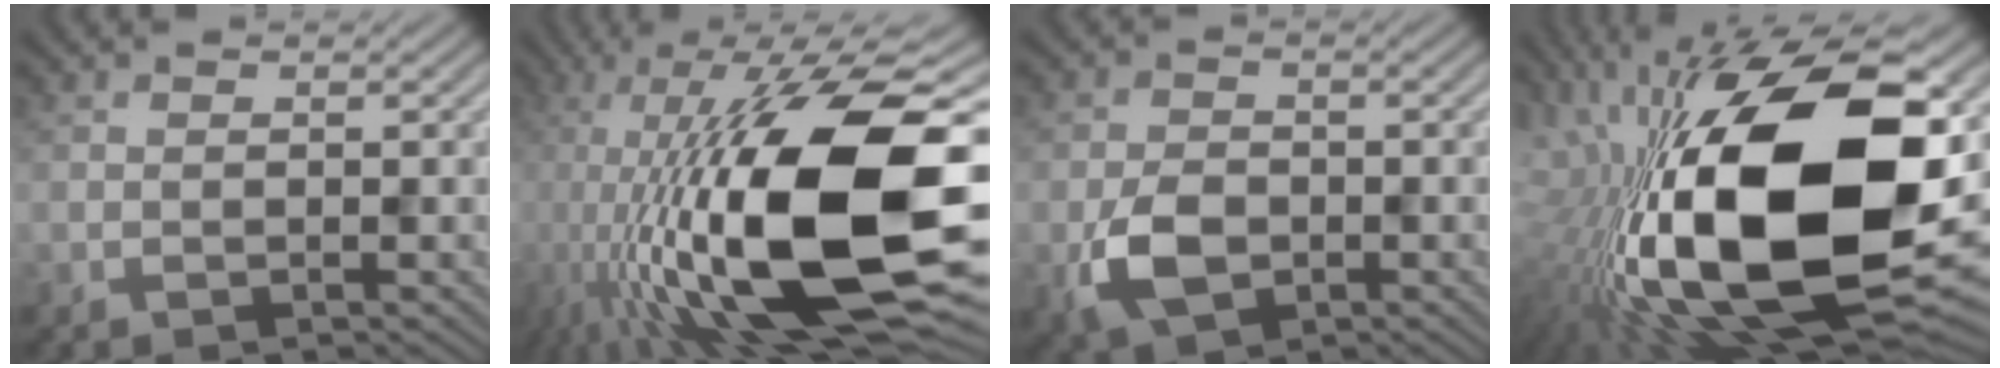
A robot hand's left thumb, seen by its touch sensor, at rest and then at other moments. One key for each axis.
{"total": 20.6, "fx": -4.1, "fy": 7.9, "fz": 18.6, "tx": -0.343, "ty": -0.006, "tz": -0.070}
{"total": 5.3, "fx": -1.9, "fy": 3.6, "fz": 3.4, "tx": -0.075, "ty": -0.012, "tz": -0.040}
{"total": 22.7, "fx": -0.6, "fy": 10.6, "fz": 20.1, "tx": -0.403, "ty": -0.017, "tz": -0.015}